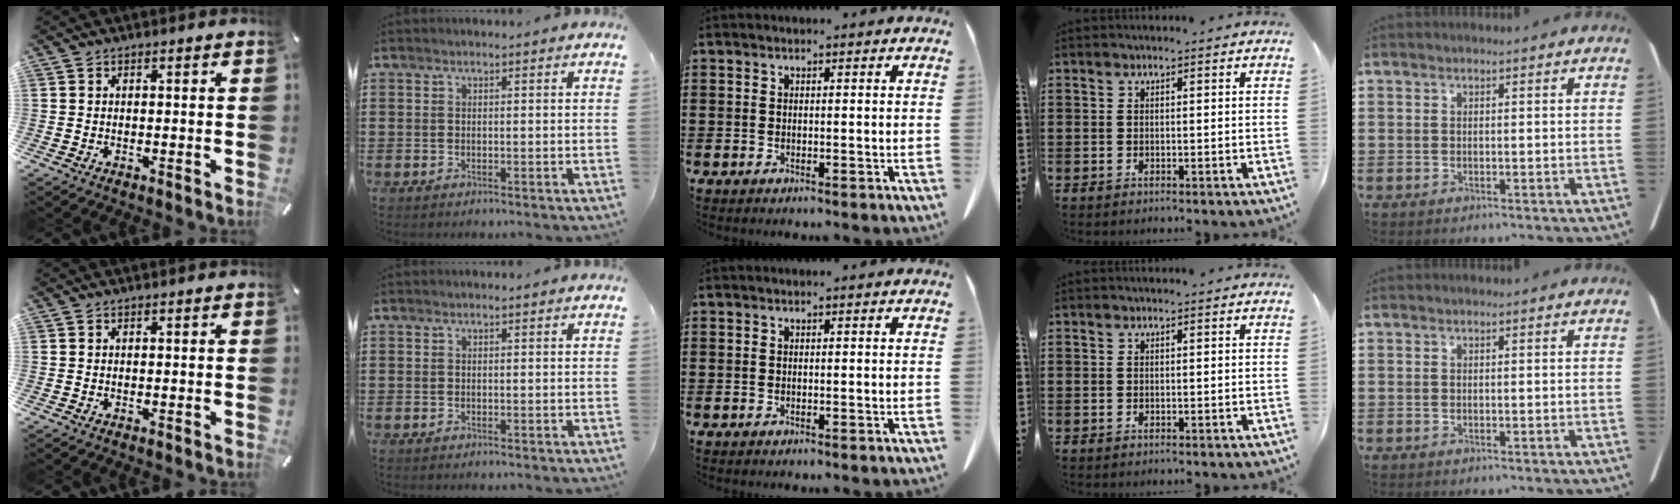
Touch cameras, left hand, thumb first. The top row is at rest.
{}